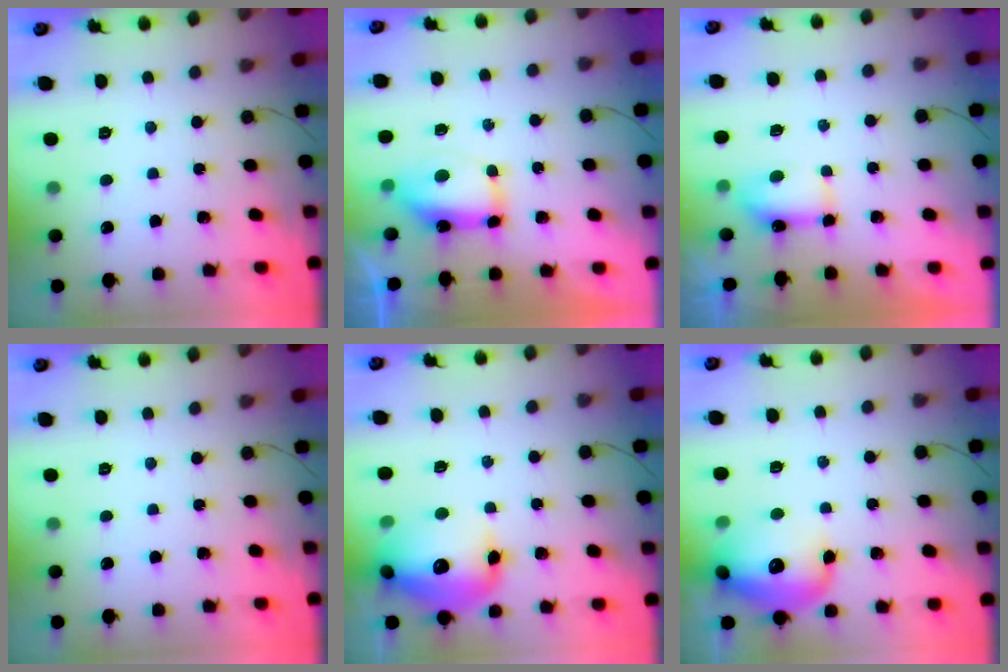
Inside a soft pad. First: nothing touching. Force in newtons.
{"total": 8.0, "press": 8.0, "slide": 0.8}
{"total": 4.7, "press": 4.7, "slide": 0.8}
{"total": 0.0}
{"total": 17.3, "press": 17.0, "slide": 3.0}
{"total": 17.8, "press": 17.6, "slide": 2.4}